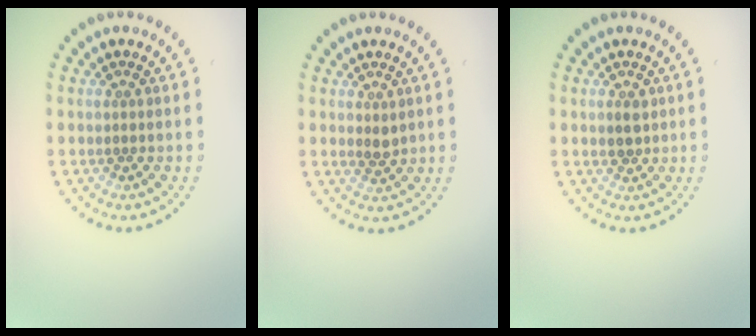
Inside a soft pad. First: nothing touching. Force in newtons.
{"total": 1.1, "press": 1.0, "slide": 0.5}
{"total": 1.3, "press": 1.2, "slide": 0.4}